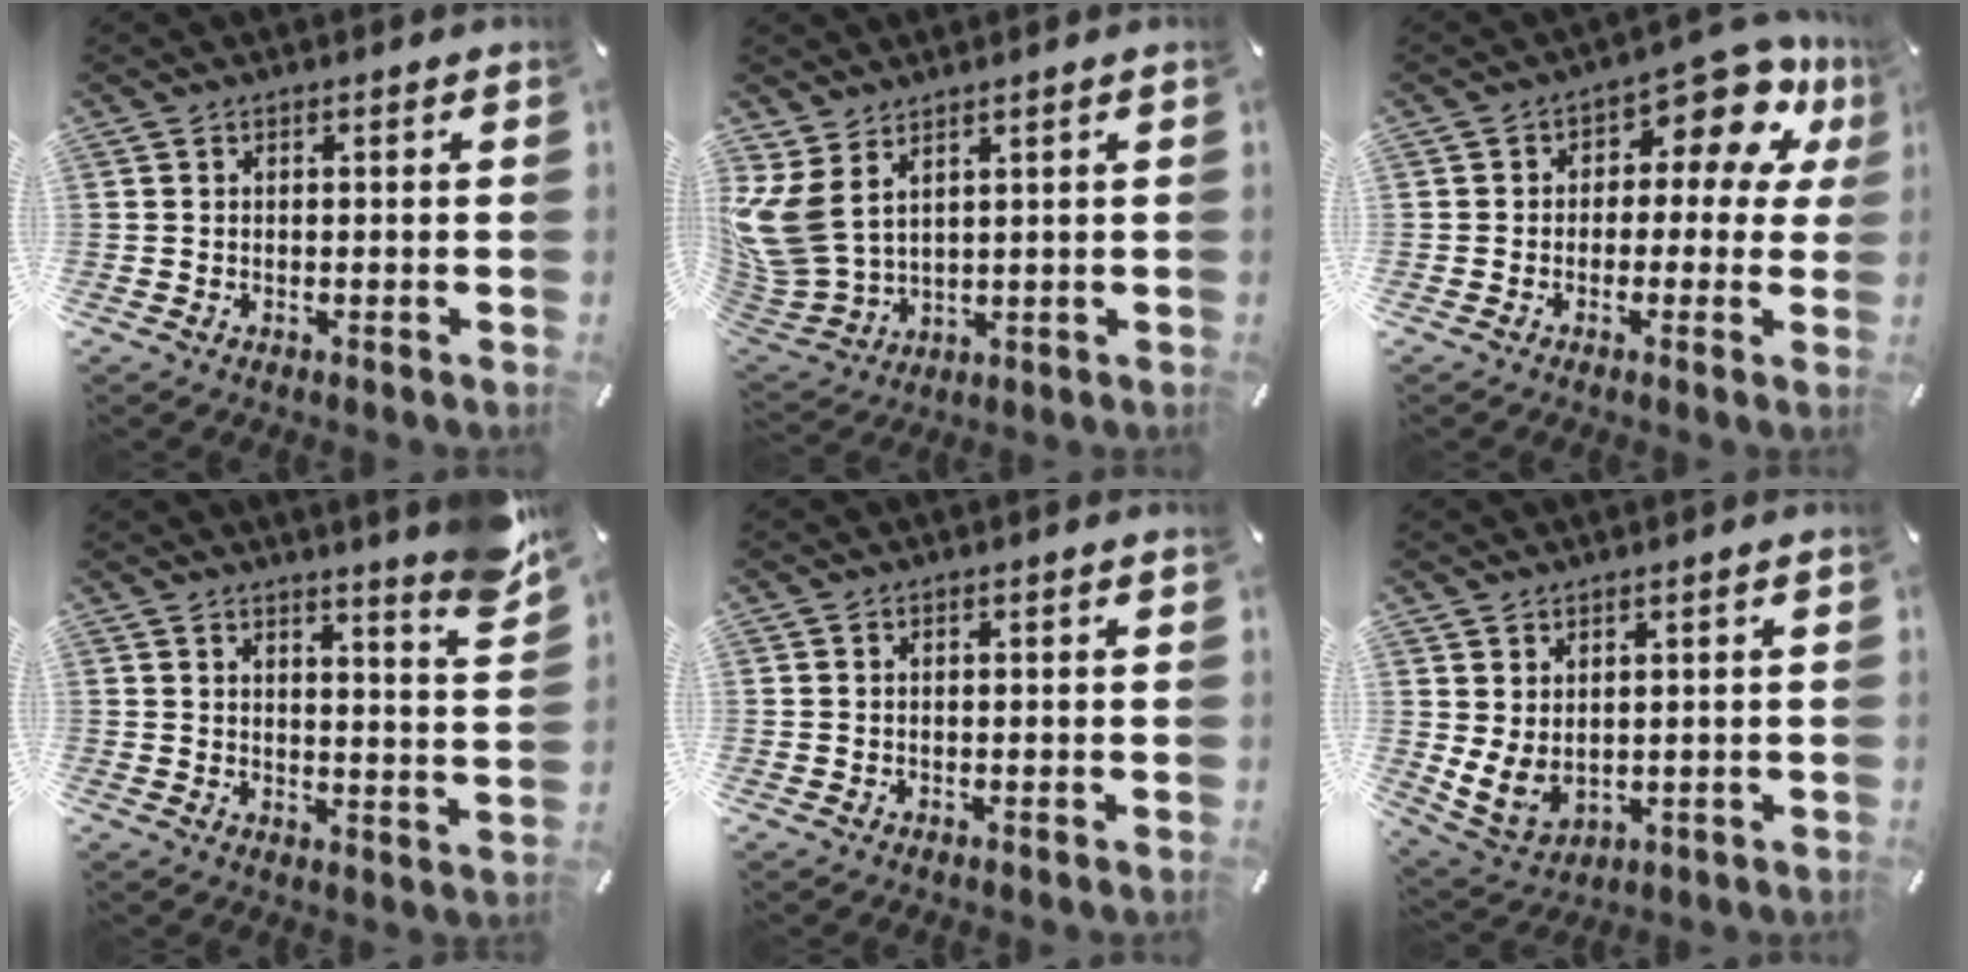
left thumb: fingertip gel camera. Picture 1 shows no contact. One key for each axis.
{"total": 11.1, "fx": 4.8, "fy": 7.0, "fz": 7.2, "tx": -0.186, "ty": -0.030, "tz": 0.091}
{"total": 11.3, "fx": 5.7, "fy": 5.6, "fz": 8.0, "tx": -0.108, "ty": -0.049, "tz": 0.098}
{"total": 8.4, "fx": 6.8, "fy": 1.6, "fz": 4.8, "tx": -0.063, "ty": -0.056, "tz": 0.115}
{"total": 0.0}
{"total": 5.2, "fx": 2.3, "fy": 3.8, "fz": 2.7, "tx": -0.060, "ty": -0.018, "tz": 0.045}